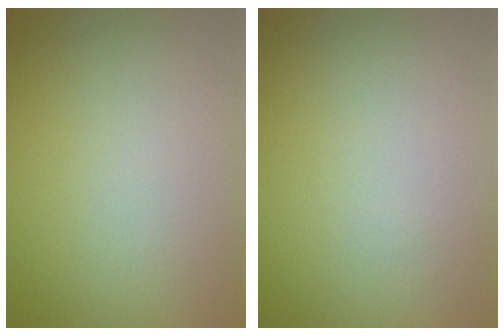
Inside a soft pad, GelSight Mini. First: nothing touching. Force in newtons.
{"total": 0.0}